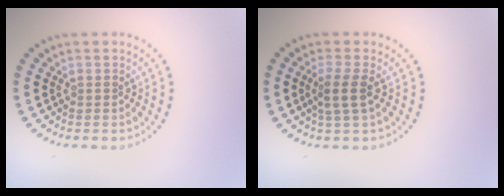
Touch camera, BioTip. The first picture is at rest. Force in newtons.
{"total": 2.2, "press": 1.9, "slide": 1.1}